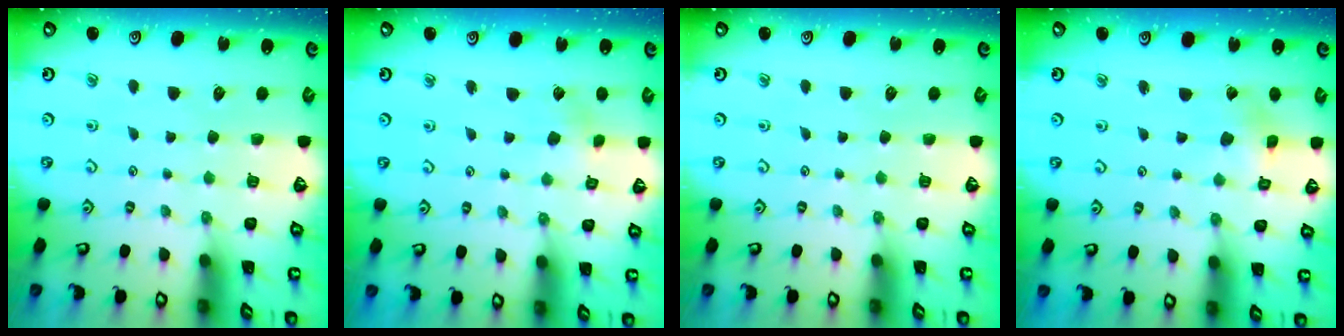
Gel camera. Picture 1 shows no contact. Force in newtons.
{"total": 2.3, "press": 2.2, "slide": 0.3}
{"total": 0.0}
{"total": 1.7, "press": 1.6, "slide": 0.4}